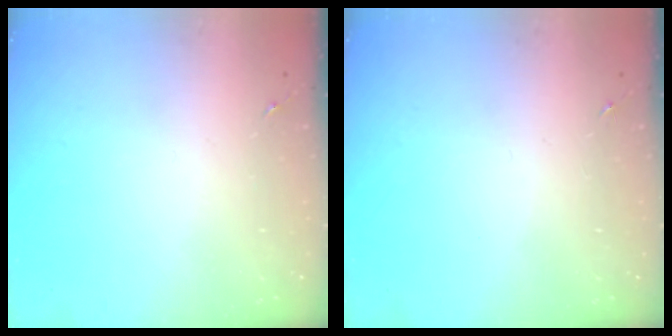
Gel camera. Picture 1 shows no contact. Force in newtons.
{"total": 0.0}